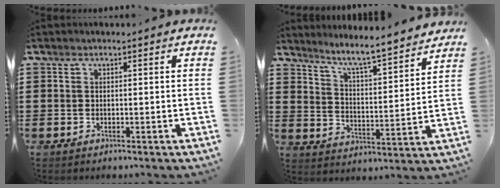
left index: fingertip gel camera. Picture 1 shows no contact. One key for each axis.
{"total": 6.4, "fx": 5.8, "fy": -0.4, "fz": 2.5, "tx": -0.074, "ty": -0.048, "tz": 0.094}